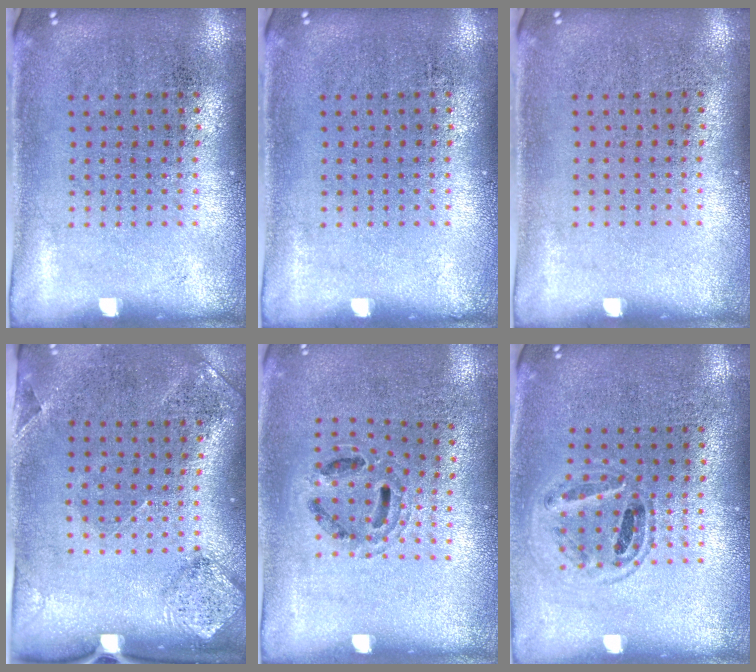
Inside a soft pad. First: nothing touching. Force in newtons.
{"total": 0.0}
{"total": 0.0}
{"total": 1.7, "press": 1.3, "slide": 1.2}
{"total": 0.9, "press": 0.8, "slide": 0.3}
{"total": 1.0, "press": 1.0, "slide": 0.3}